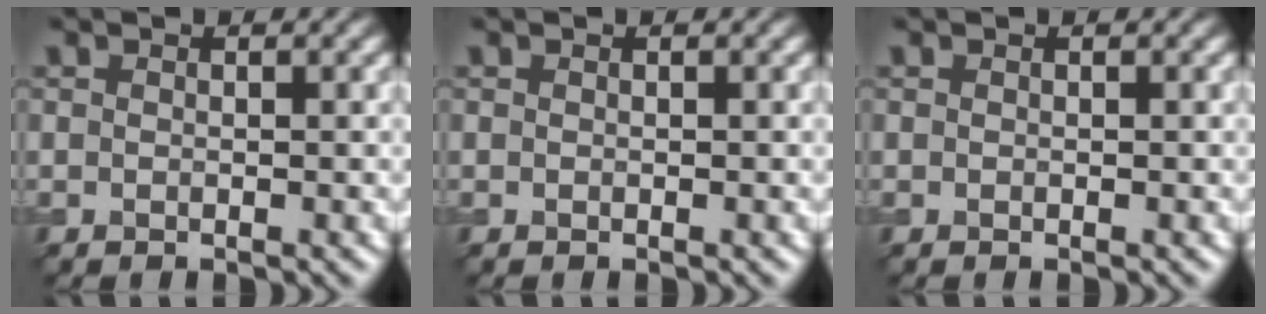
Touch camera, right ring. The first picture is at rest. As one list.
[{"total": 0.0}, {"total": 0.0}]